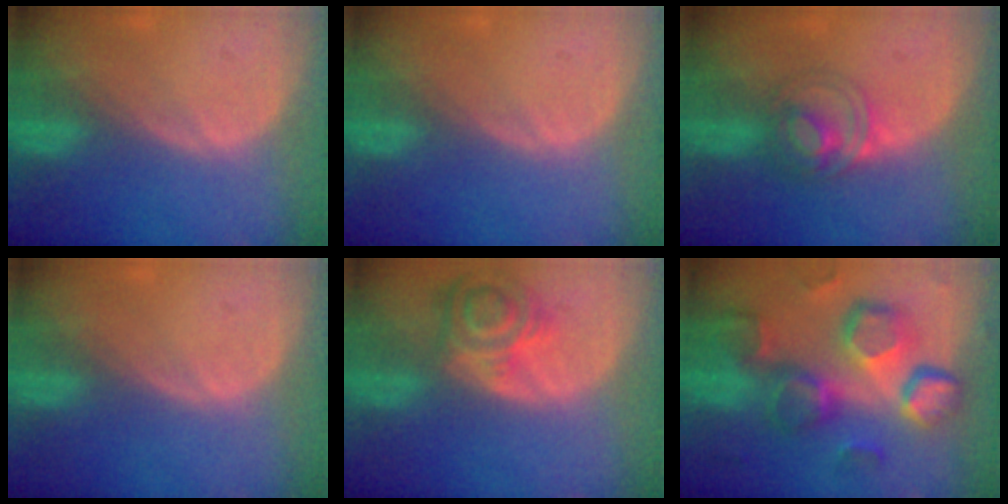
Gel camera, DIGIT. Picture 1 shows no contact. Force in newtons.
{"total": 0.0}
{"total": 6.1, "press": 5.3, "slide": 3.1}
{"total": 0.0}
{"total": 6.7, "press": 6.5, "slide": 1.6}
{"total": 13.0, "press": 11.4, "slide": 6.4}